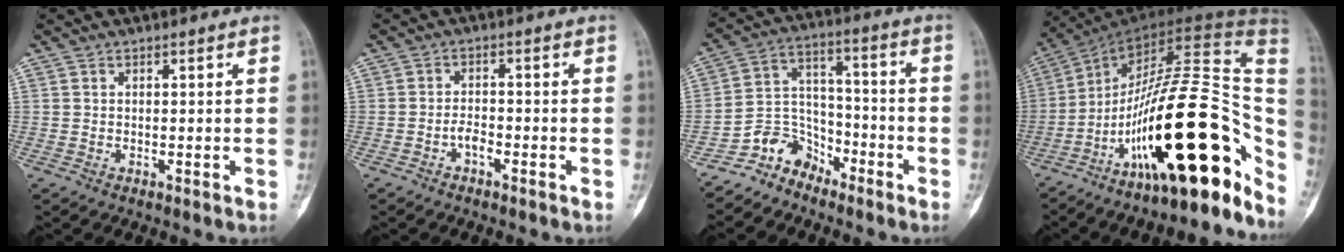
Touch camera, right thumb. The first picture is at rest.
{"total": 2.3, "force": [-1.3, 1.1, 1.5], "torque": [-0.024, 0.012, -0.027]}
{"total": 8.8, "force": [-7.0, 5.3, 1.4], "torque": [0.001, 0.082, -0.140]}
{"total": 31.6, "force": [-12.7, 10.4, 27.0], "torque": [-0.343, 0.086, -0.198]}